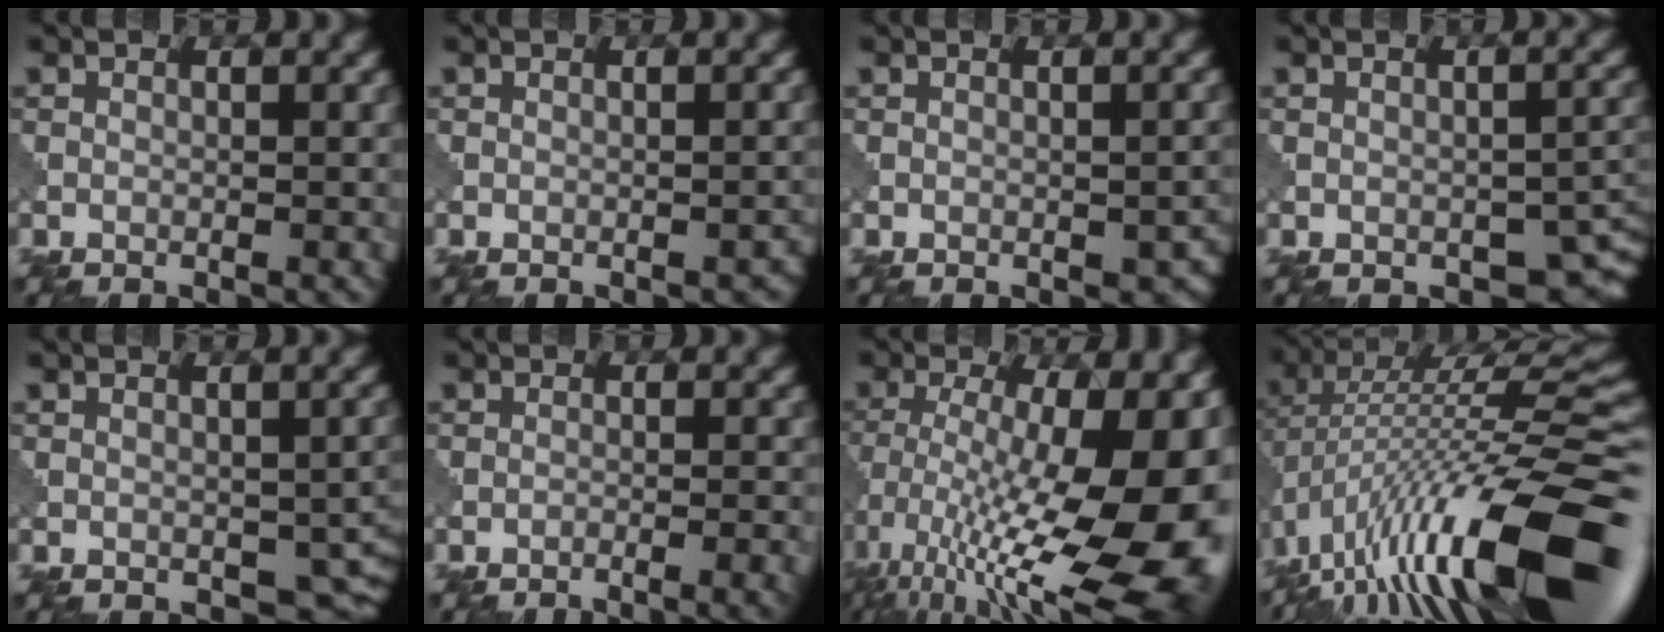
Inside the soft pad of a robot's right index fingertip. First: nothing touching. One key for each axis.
{"total": 0.8, "fx": -0.7, "fy": 0.3, "fz": 0.3, "tx": -0.005, "ty": 0.002, "tz": -0.007}
{"total": 2.2, "fx": -0.7, "fy": 1.3, "fz": 1.6, "tx": -0.019, "ty": -0.002, "tz": 0.000}
{"total": 3.8, "fx": -1.5, "fy": 2.4, "fz": 2.5, "tx": -0.021, "ty": -0.015, "tz": -0.009}
{"total": 4.3, "fx": -0.6, "fy": 2.9, "fz": 3.2, "tx": -0.043, "ty": -0.019, "tz": 0.000}
{"total": 3.1, "fx": -2.2, "fy": 0.7, "fz": 2.1, "tx": -0.028, "ty": 0.011, "tz": -0.040}
{"total": 18.0, "fx": -4.3, "fy": 6.4, "fz": 16.2, "tx": -0.243, "ty": -0.010, "tz": -0.063}
{"total": 15.9, "fx": -5.0, "fy": 4.9, "fz": 14.3, "tx": -0.235, "ty": 0.027, "tz": -0.096}